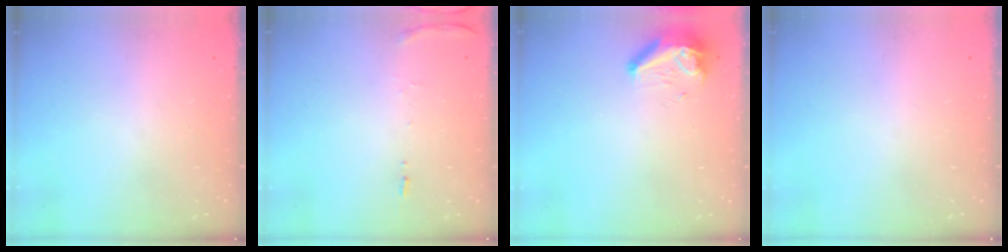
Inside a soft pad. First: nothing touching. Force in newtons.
{"total": 7.5, "press": 7.5, "slide": 0.9}
{"total": 9.4, "press": 8.8, "slide": 3.5}
{"total": 0.0}